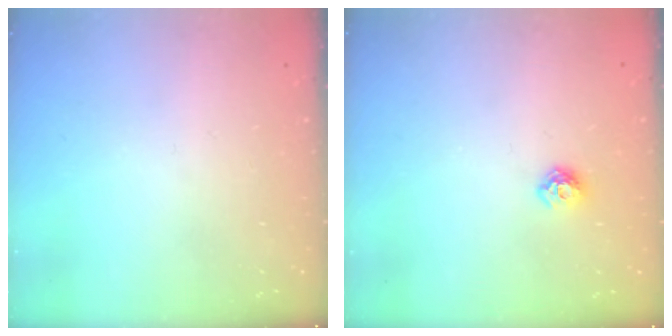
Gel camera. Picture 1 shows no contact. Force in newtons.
{"total": 6.8, "press": 6.7, "slide": 1.0}